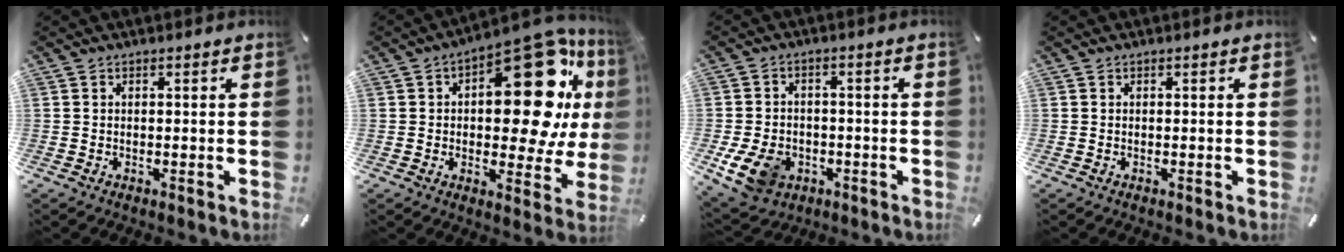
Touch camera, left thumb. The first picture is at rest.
{"total": 23.4, "force": [7.4, 11.0, 19.3], "torque": [-0.247, -0.060, 0.121]}
{"total": 9.4, "force": [-3.3, 7.2, 5.0], "torque": [-0.110, 0.014, -0.058]}
{"total": 0.0}